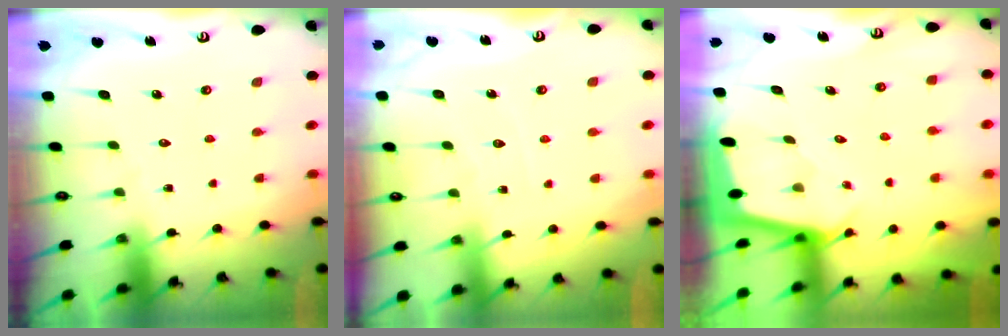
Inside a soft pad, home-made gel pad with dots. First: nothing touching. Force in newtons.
{"total": 4.3, "press": 4.3, "slide": 0.6}
{"total": 2.1, "press": 2.1, "slide": 0.1}